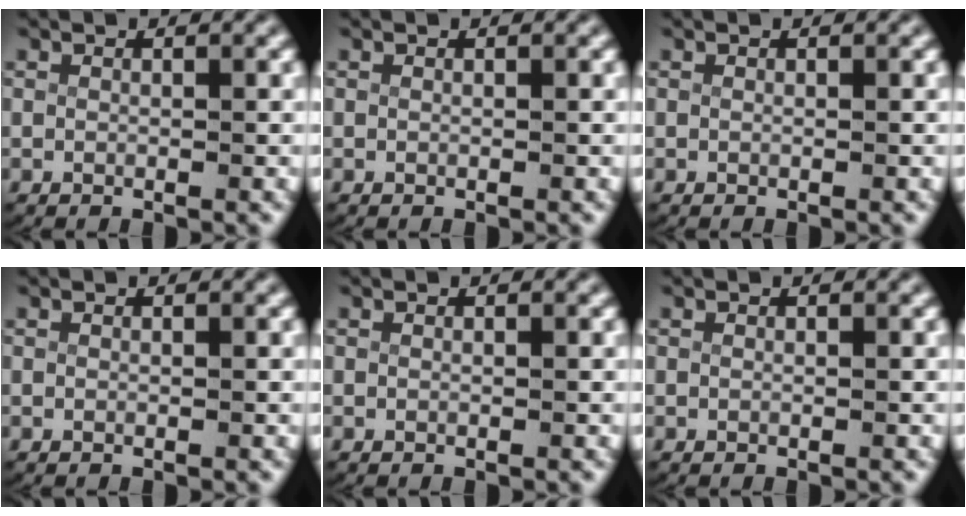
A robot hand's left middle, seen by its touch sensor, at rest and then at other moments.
{"total": 0.0}
{"total": 0.0}
{"total": 0.0}
{"total": 0.0}
{"total": 0.0}